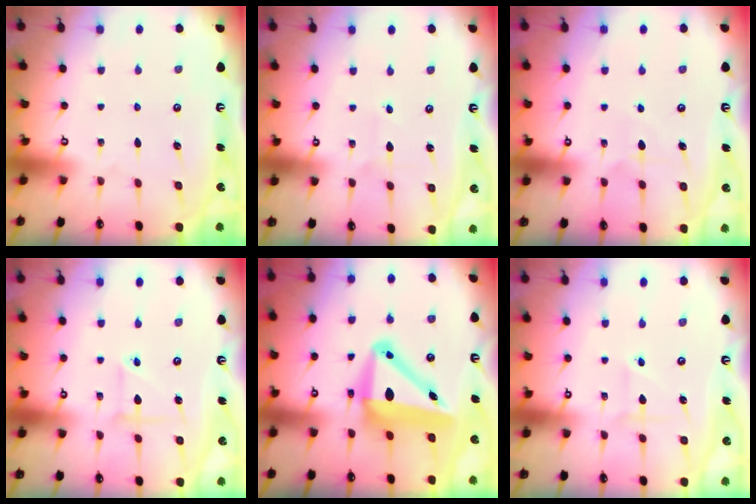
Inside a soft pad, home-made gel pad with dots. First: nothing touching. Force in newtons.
{"total": 2.7, "press": 2.7, "slide": 0.3}
{"total": 4.9, "press": 4.9, "slide": 0.1}
{"total": 3.3, "press": 3.3, "slide": 0.3}
{"total": 13.6, "press": 13.3, "slide": 2.6}
{"total": 2.3, "press": 2.2, "slide": 0.9}